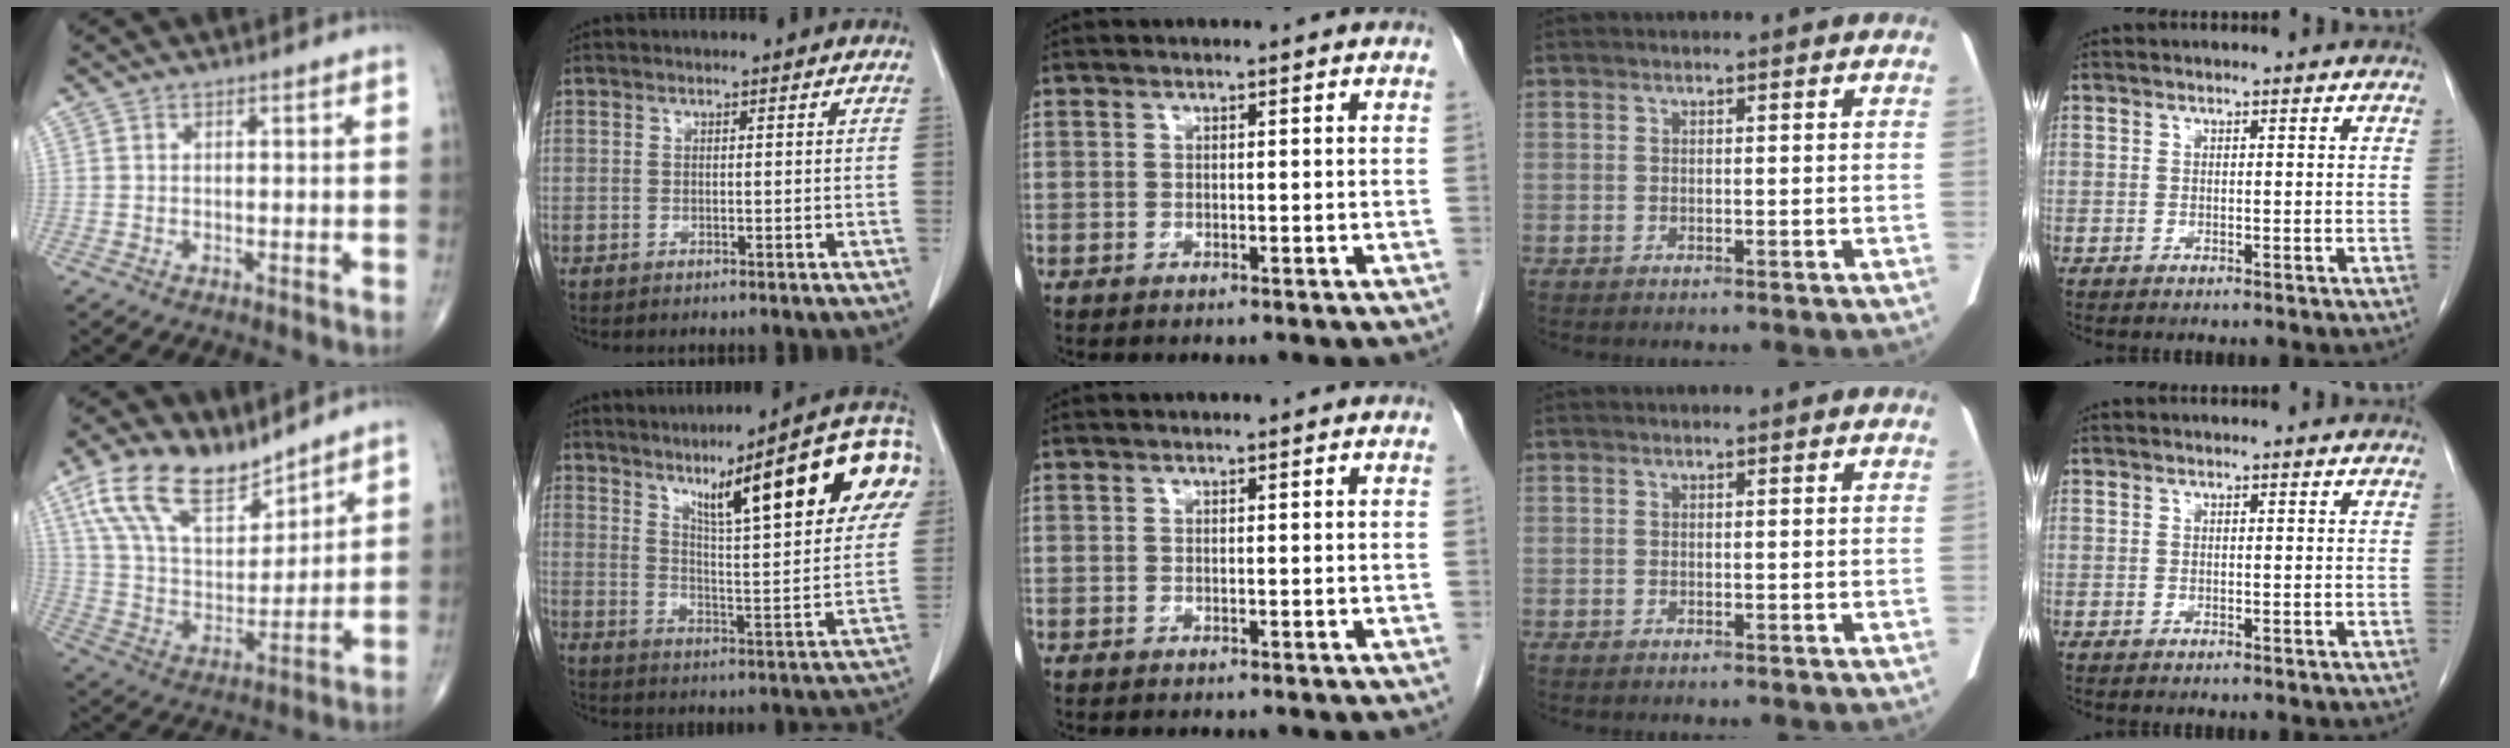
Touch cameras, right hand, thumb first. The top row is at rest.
{"thumb": {"total": 15.9, "force": [11.1, 7.3, 8.8], "torque": [-0.136, -0.051, 0.220]}, "index": {"total": 24.1, "force": [11.0, 3.1, 21.2], "torque": [-0.276, 0.028, 0.154]}}